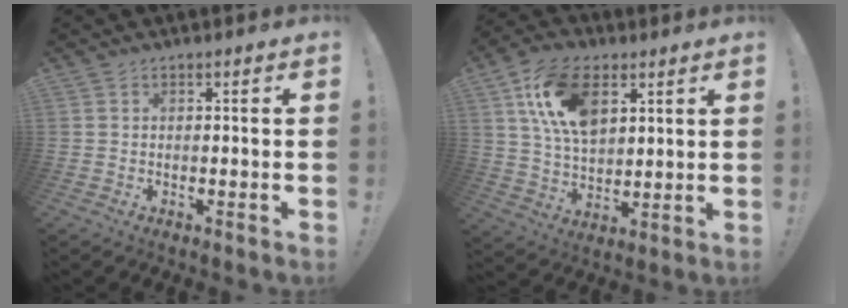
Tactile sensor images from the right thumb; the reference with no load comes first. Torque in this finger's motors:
{"motor_torque": [2.41, 2.59, 0.15, 0.01, 0.58]}